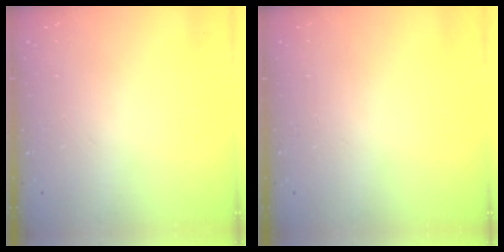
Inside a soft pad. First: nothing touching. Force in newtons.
{"total": 0.0}